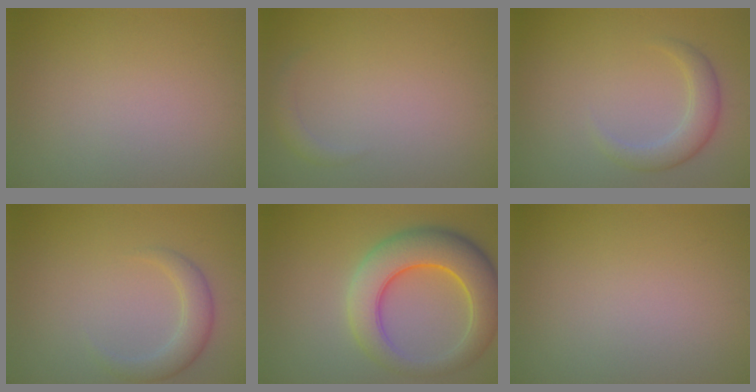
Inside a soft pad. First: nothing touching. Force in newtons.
{"total": 1.2, "press": 1.2, "slide": 0.2}
{"total": 2.7, "press": 2.7, "slide": 0.2}
{"total": 2.6, "press": 2.6, "slide": 0.2}
{"total": 8.4, "press": 8.4, "slide": 0.2}
{"total": 0.0}